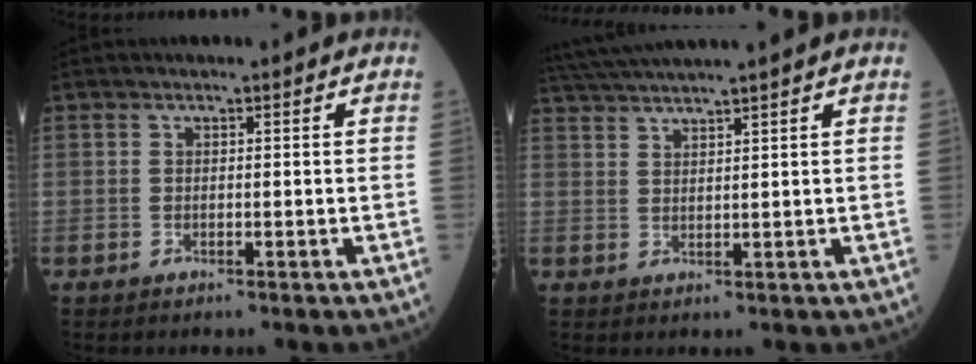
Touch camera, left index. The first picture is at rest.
{"total": 6.9, "force": [6.0, -1.7, 2.8], "torque": [-0.049, 0.023, 0.107]}